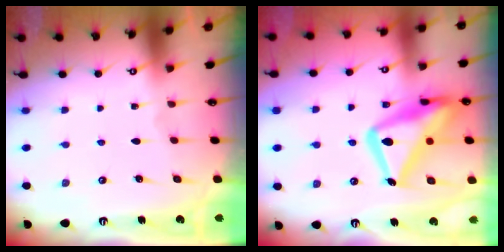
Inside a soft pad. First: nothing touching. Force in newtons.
{"total": 22.0, "press": 21.9, "slide": 1.9}